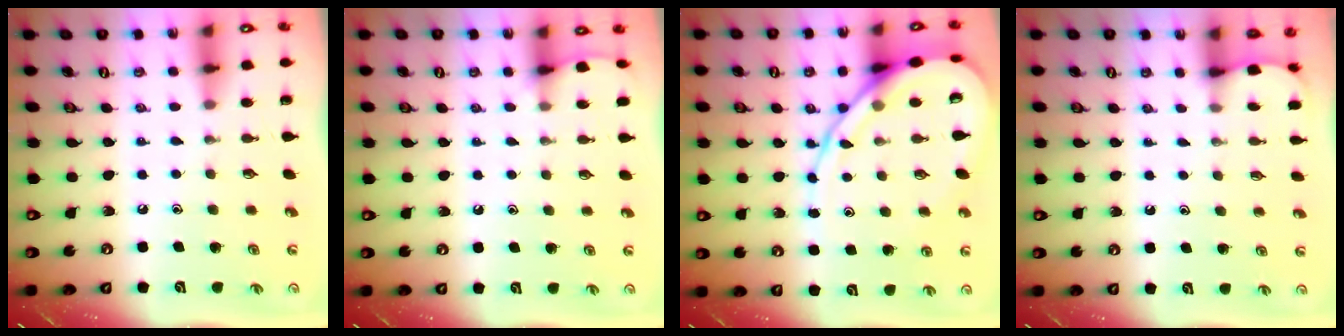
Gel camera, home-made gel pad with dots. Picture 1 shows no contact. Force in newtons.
{"total": 4.3, "press": 4.3, "slide": 0.6}
{"total": 14.0, "press": 13.9, "slide": 1.0}
{"total": 1.3, "press": 1.3, "slide": 0.1}